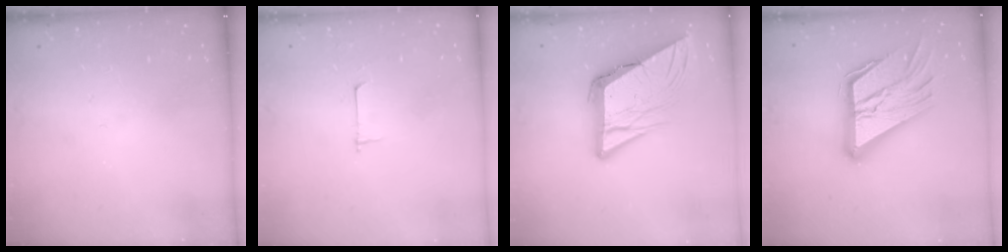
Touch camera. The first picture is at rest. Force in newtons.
{"total": 4.6, "press": 4.6, "slide": 0.4}
{"total": 12.9, "press": 12.7, "slide": 2.0}
{"total": 23.5, "press": 23.3, "slide": 2.3}